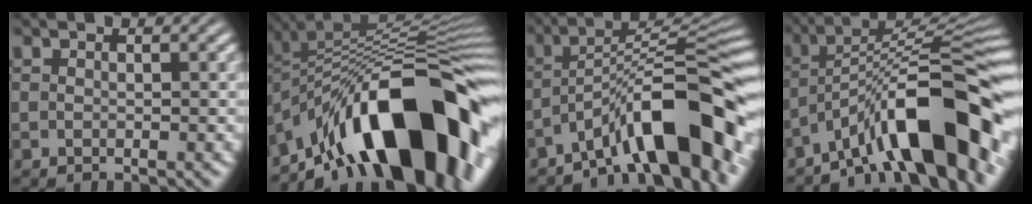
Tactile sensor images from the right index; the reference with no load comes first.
{"total": 20.2, "force": [-7.1, 10.4, 15.8], "torque": [-0.240, -0.027, -0.096]}
{"total": 9.0, "force": [-3.9, 2.2, 7.8], "torque": [-0.112, -0.013, -0.049]}
{"total": 10.8, "force": [-3.7, 3.5, 9.6], "torque": [-0.140, -0.018, -0.041]}